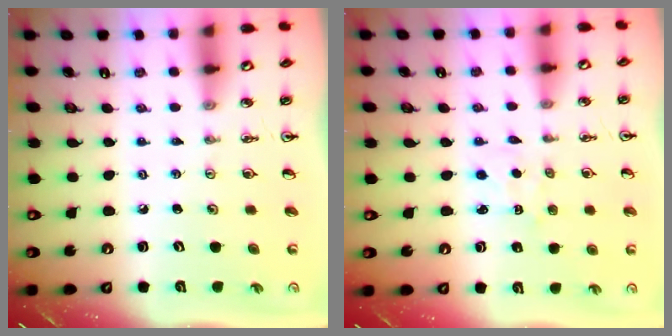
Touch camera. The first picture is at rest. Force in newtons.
{"total": 1.8, "press": 1.7, "slide": 0.3}